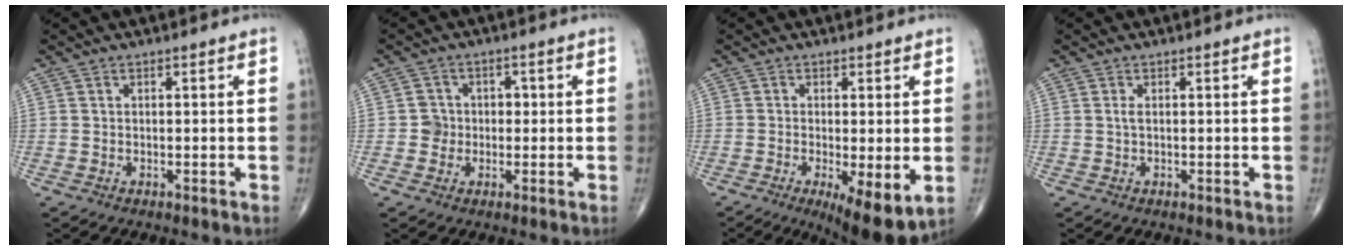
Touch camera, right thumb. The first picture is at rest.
{"total": 3.8, "force": [-0.4, 3.7, 0.8], "torque": [0.019, 0.012, -0.011]}
{"total": 9.7, "force": [-2.8, 2.9, 8.8], "torque": [-0.136, -0.022, -0.039]}
{"total": 0.7, "force": [0.1, 0.2, 0.7], "torque": [-0.021, -0.002, 0.002]}